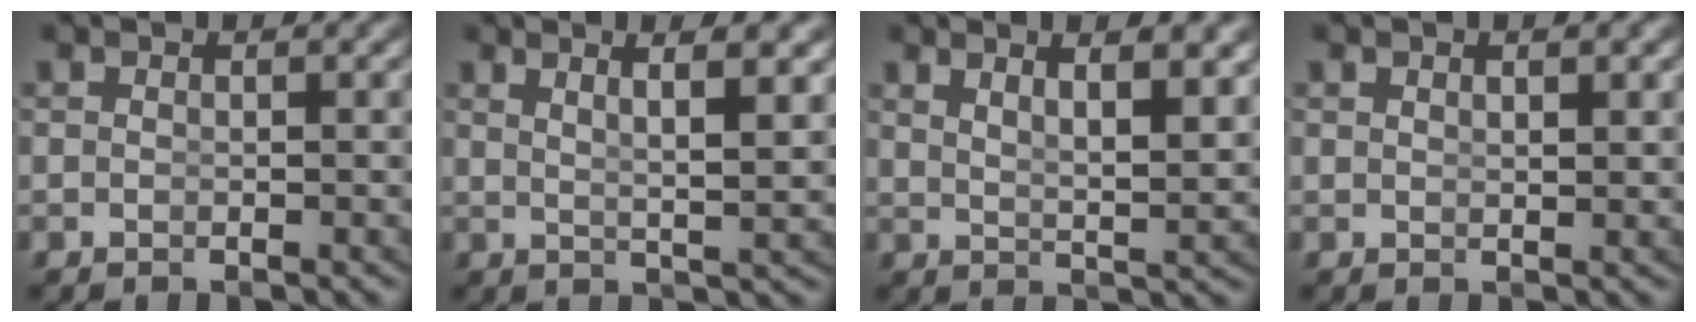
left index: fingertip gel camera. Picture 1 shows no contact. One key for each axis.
{"total": 5.0, "fx": 2.9, "fy": 0.4, "fz": 4.1, "tx": -0.055, "ty": 0.001, "tz": 0.052}
{"total": 5.0, "fx": 3.1, "fy": 1.1, "fz": 3.8, "tx": -0.053, "ty": -0.005, "tz": 0.056}
{"total": 0.9, "fx": 0.5, "fy": -0.5, "fz": 0.5, "tx": -0.007, "ty": -0.007, "tz": 0.016}